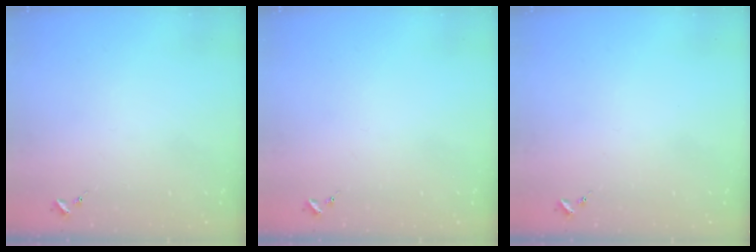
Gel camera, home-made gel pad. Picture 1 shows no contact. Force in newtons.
{"total": 0.0}
{"total": 0.0}